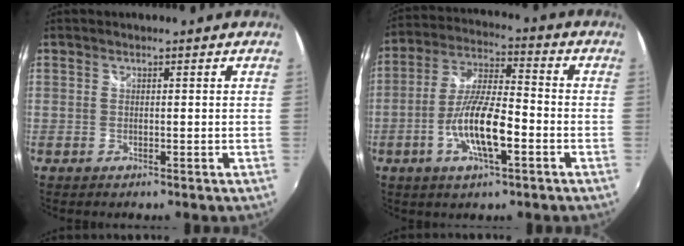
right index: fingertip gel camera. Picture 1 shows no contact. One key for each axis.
{"total": 12.1, "fx": -4.3, "fy": 3.1, "fz": 10.9, "tx": -0.221, "ty": -0.002, "tz": -0.080}